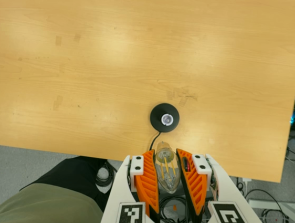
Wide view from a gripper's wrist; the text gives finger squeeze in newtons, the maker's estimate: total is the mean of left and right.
{"total": 21.7, "left": 24.3, "right": 19.2}